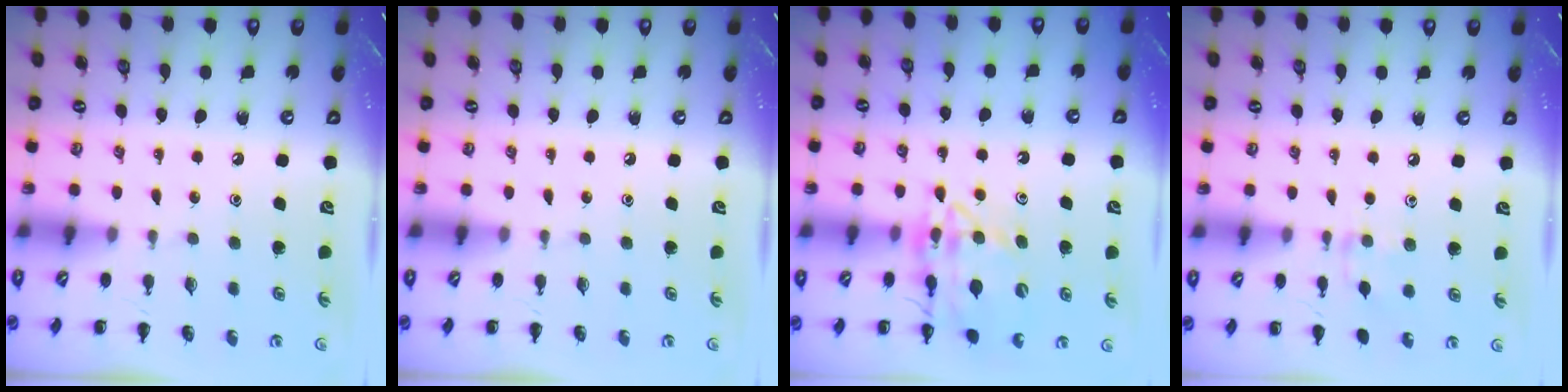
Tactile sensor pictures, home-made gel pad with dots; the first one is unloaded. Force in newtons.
{"total": 0.0}
{"total": 15.4, "press": 15.2, "slide": 2.1}
{"total": 6.0, "press": 5.8, "slide": 1.7}